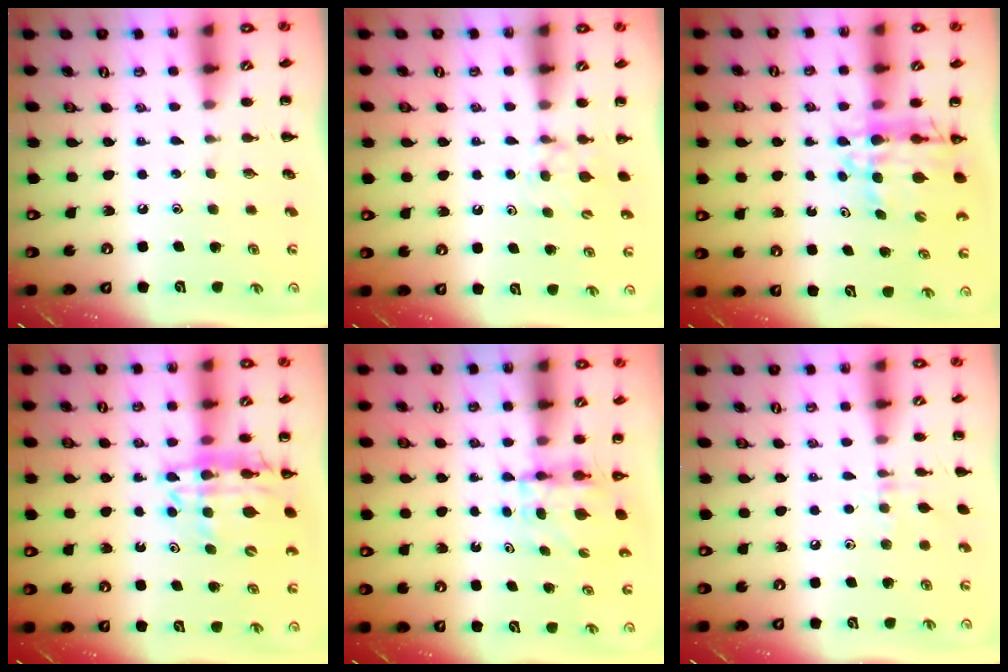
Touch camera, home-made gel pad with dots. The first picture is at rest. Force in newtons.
{"total": 5.2, "press": 5.0, "slide": 1.5}
{"total": 10.2, "press": 9.6, "slide": 3.5}
{"total": 15.2, "press": 14.7, "slide": 3.9}
{"total": 3.9, "press": 3.9, "slide": 0.3}
{"total": 6.7, "press": 6.3, "slide": 2.3}